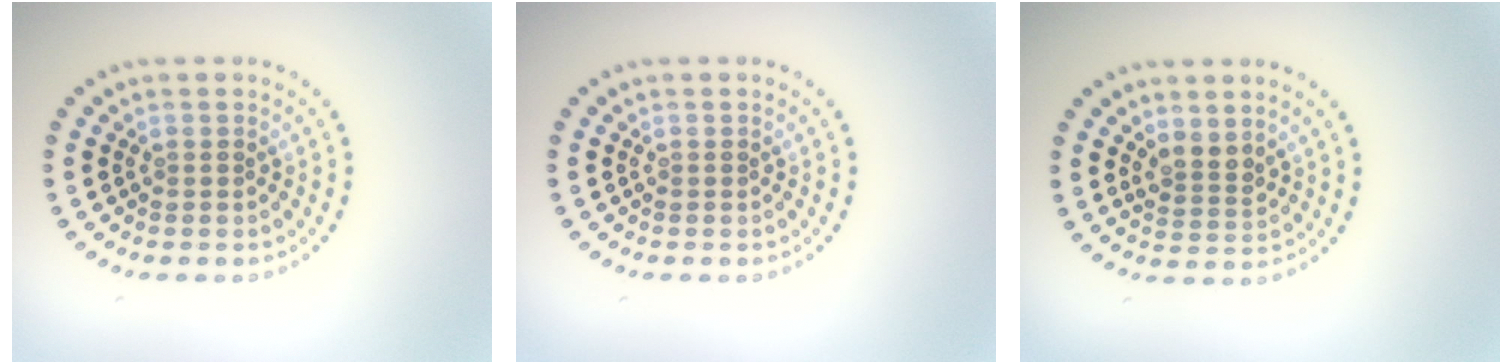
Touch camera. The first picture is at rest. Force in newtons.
{"total": 0.0}
{"total": 2.1, "press": 1.7, "slide": 1.2}